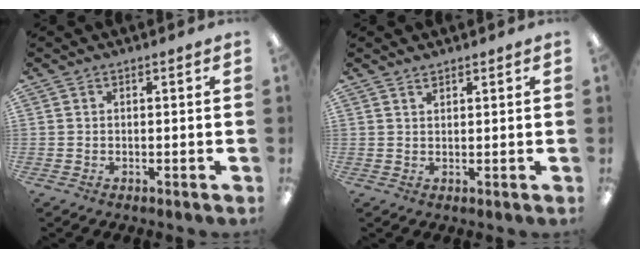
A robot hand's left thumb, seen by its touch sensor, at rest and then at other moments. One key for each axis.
{"total": 1.3, "fx": 1.2, "fy": 0.3, "fz": 0.4, "tx": -0.009, "ty": -0.002, "tz": 0.023}